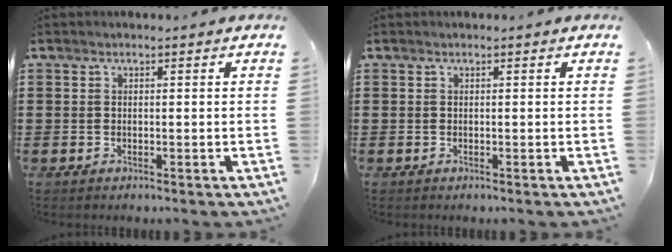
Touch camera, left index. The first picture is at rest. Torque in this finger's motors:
{"motor_torque": [0.00, 0.00, 0.00, 0.00]}